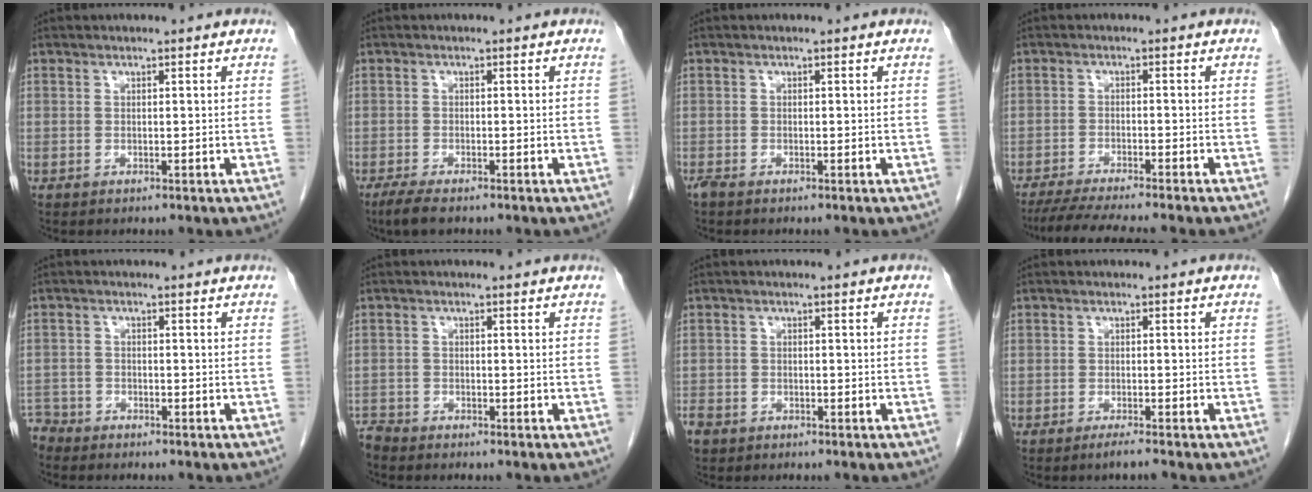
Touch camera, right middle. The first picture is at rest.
{"total": 3.2, "force": [-2.4, 0.6, 2.0], "torque": [-0.045, -0.009, -0.041]}
{"total": 0.8, "force": [-0.7, 0.1, 0.4], "torque": [-0.015, -0.004, -0.015]}
{"total": 9.3, "force": [-8.1, -0.7, 4.5], "torque": [-0.057, -0.022, -0.127]}
{"total": 3.4, "force": [-3.2, 1.2, -0.3], "torque": [0.009, -0.003, -0.062]}
{"total": 1.7, "force": [-1.7, -0.1, 0.0], "torque": [0.003, -0.009, -0.033]}
{"total": 3.3, "force": [-2.4, 2.1, 0.9], "torque": [-0.024, -0.001, -0.042]}
{"total": 1.7, "force": [-1.3, -0.3, 0.9], "torque": [-0.021, -0.003, -0.025]}